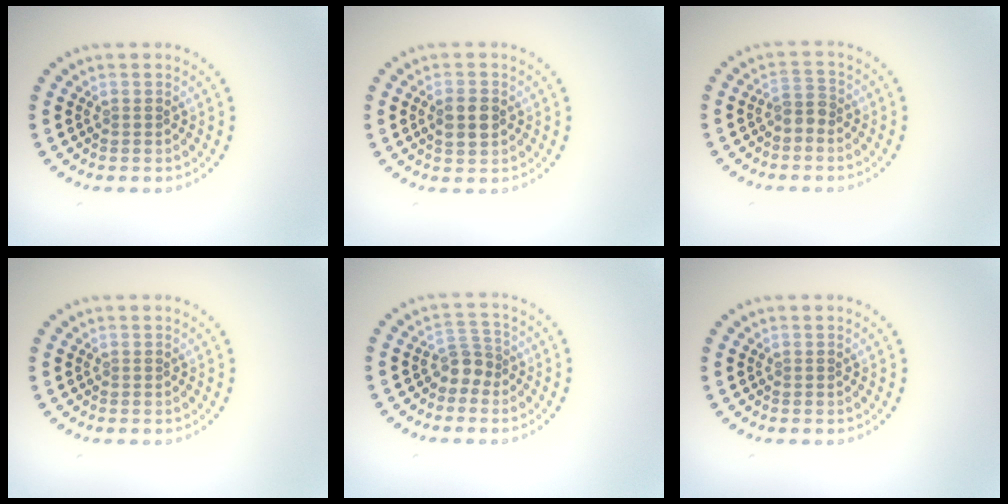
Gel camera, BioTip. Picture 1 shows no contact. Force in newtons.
{"total": 2.2, "press": 2.2, "slide": 0.2}
{"total": 1.5, "press": 1.3, "slide": 0.9}
{"total": 0.0}
{"total": 2.2, "press": 1.7, "slide": 1.3}
{"total": 0.0}